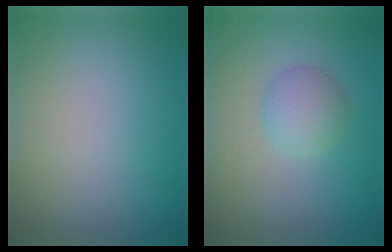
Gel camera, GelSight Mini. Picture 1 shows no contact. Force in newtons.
{"total": 2.6, "press": 2.6, "slide": 0.1}